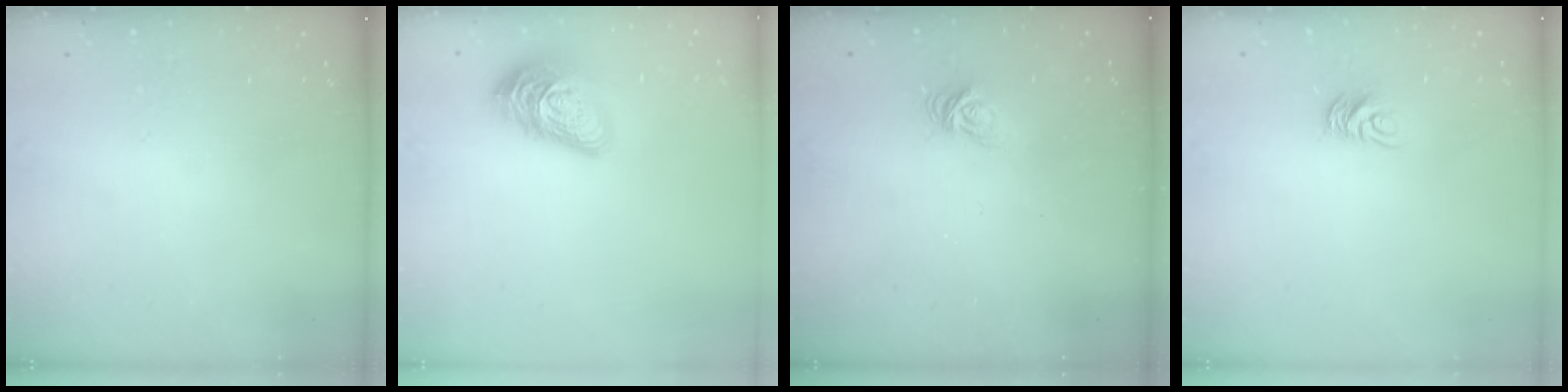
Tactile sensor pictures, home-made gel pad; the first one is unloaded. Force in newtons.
{"total": 15.3, "press": 15.3, "slide": 0.8}
{"total": 7.6, "press": 7.6, "slide": 0.4}
{"total": 7.5, "press": 7.5, "slide": 0.5}